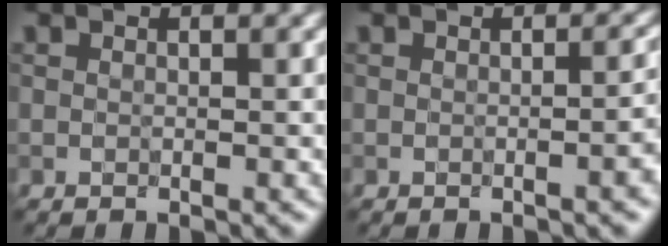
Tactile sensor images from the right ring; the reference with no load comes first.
{"total": 2.8, "force": [-0.5, 0.9, 2.6], "torque": [-0.013, 0.008, -0.006]}